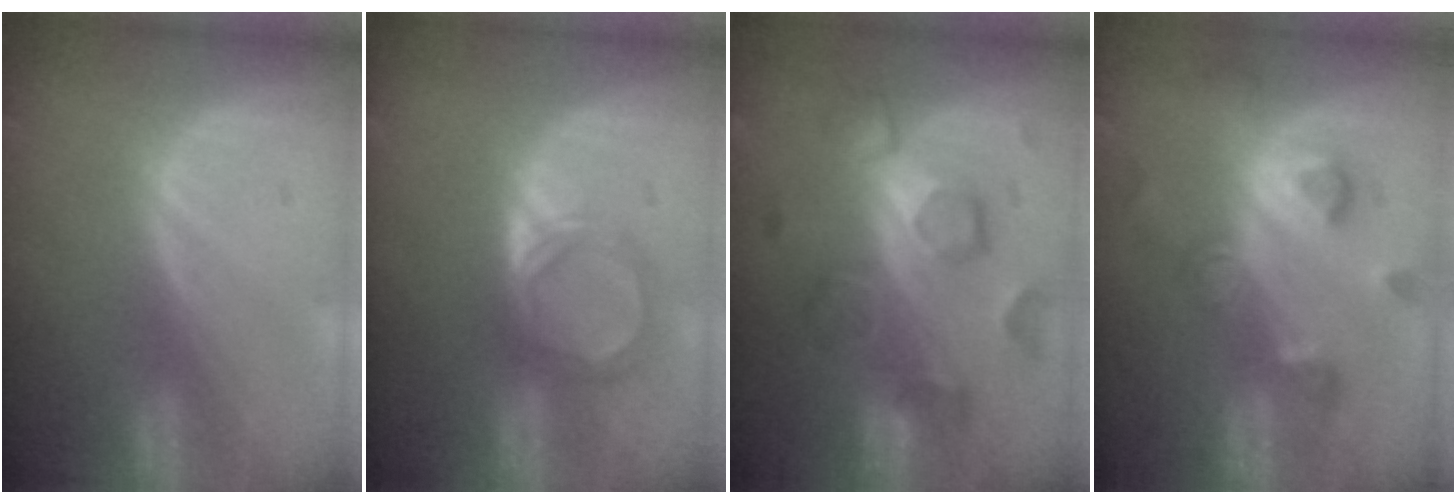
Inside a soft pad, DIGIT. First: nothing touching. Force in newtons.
{"total": 5.2, "press": 4.6, "slide": 2.5}
{"total": 8.5, "press": 8.5, "slide": 0.2}
{"total": 8.0, "press": 7.1, "slide": 3.7}